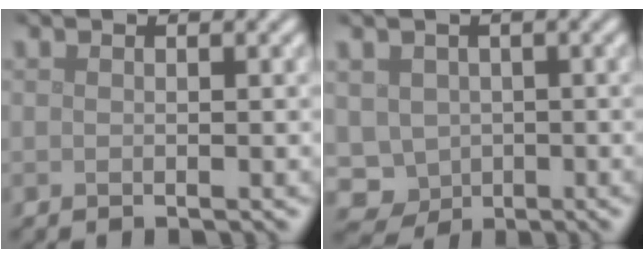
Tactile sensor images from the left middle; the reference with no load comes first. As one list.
[{"total": 4.3, "force": [-0.9, 4.0, 1.3], "torque": [-0.021, -0.005, -0.016]}]